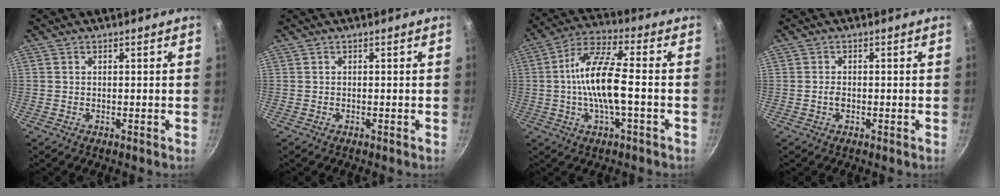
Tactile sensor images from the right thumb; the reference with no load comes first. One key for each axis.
{"total": 0.0}
{"total": 12.8, "fx": -1.4, "fy": 3.9, "fz": 12.1, "tx": -0.232, "ty": 0.029, "tz": -0.041}
{"total": 1.3, "fx": -0.4, "fy": 0.8, "fz": 1.0, "tx": -0.020, "ty": 0.003, "tz": -0.009}